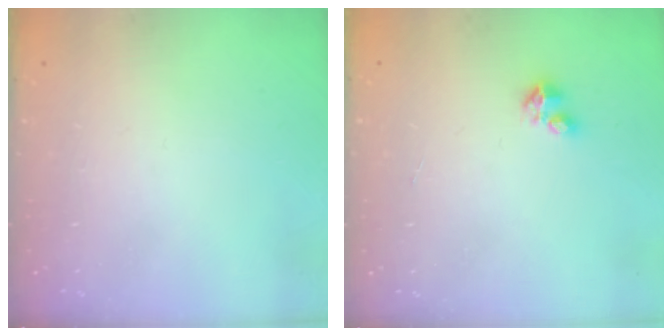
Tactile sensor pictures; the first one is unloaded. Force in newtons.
{"total": 2.4, "press": 2.4, "slide": 0.3}